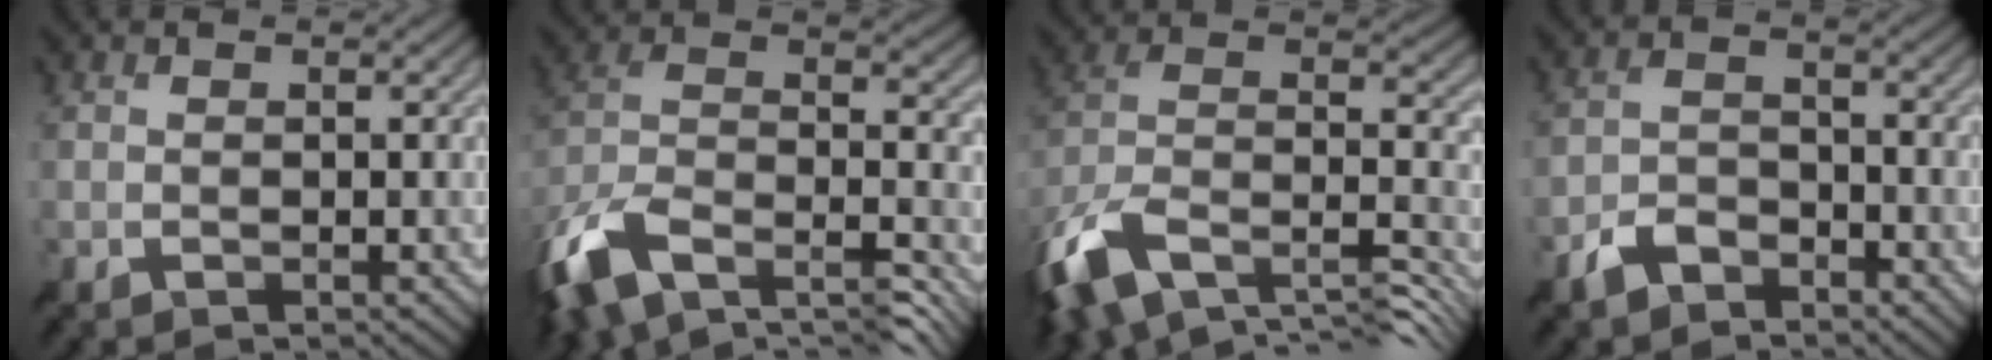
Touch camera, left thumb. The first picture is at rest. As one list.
[{"total": 15.9, "force": [-9.5, 8.2, 9.8], "torque": [-0.256, -0.027, -0.144]}, {"total": 16.2, "force": [-8.3, 8.8, 10.7], "torque": [-0.274, -0.025, -0.124]}, {"total": 3.8, "force": [-2.9, 2.0, 1.3], "torque": [-0.028, -0.003, -0.067]}]